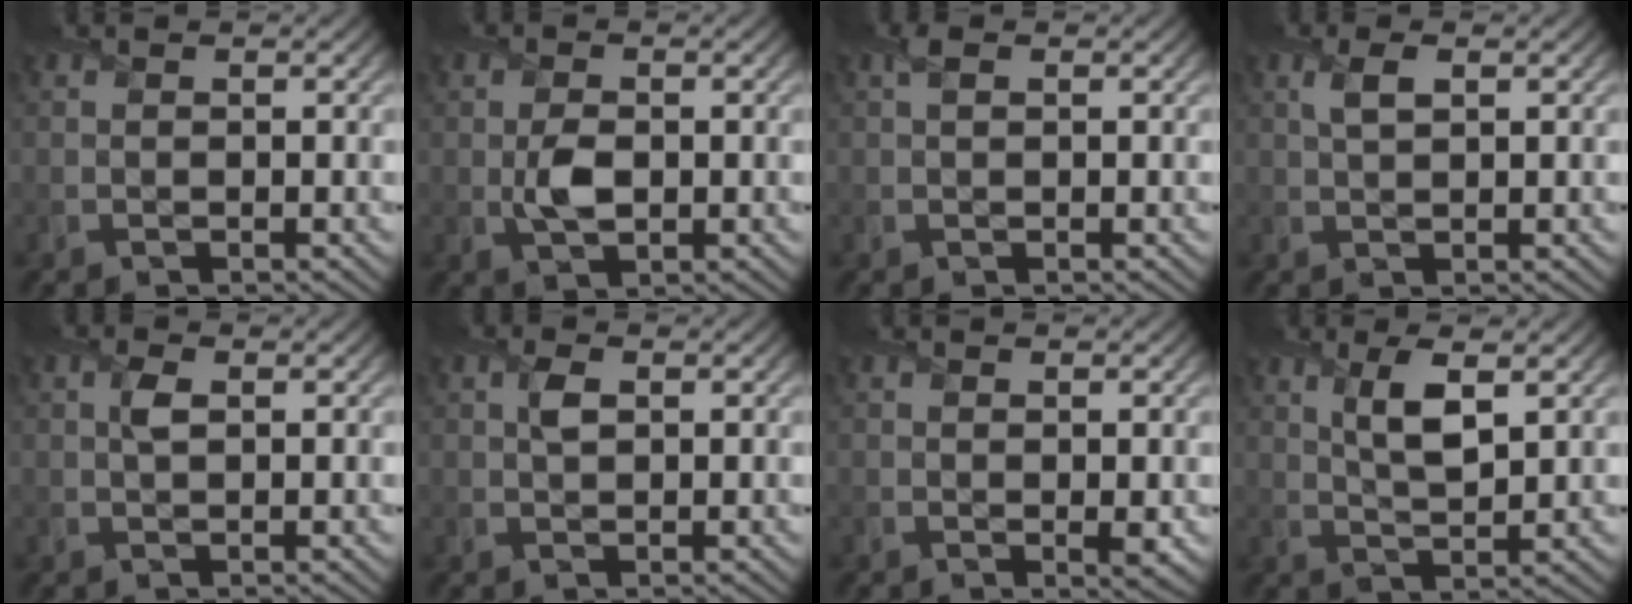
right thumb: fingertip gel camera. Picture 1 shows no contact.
{"total": 3.3, "force": [-0.3, 2.0, 2.7], "torque": [-0.061, -0.004, -0.006]}
{"total": 1.1, "force": [0.4, 0.4, 0.9], "torque": [-0.022, 0.007, 0.006]}
{"total": 2.1, "force": [1.0, 0.7, 1.8], "torque": [-0.041, 0.007, 0.019]}
{"total": 1.6, "force": [0.5, 0.7, 1.4], "torque": [-0.034, 0.005, 0.008]}
{"total": 1.8, "force": [0.7, 0.9, 1.5], "torque": [-0.036, 0.005, 0.011]}
{"total": 1.1, "force": [0.0, 0.3, 1.0], "torque": [-0.017, -0.006, 0.001]}
{"total": 4.9, "force": [2.2, 1.5, 4.2], "torque": [-0.092, 0.000, 0.042]}